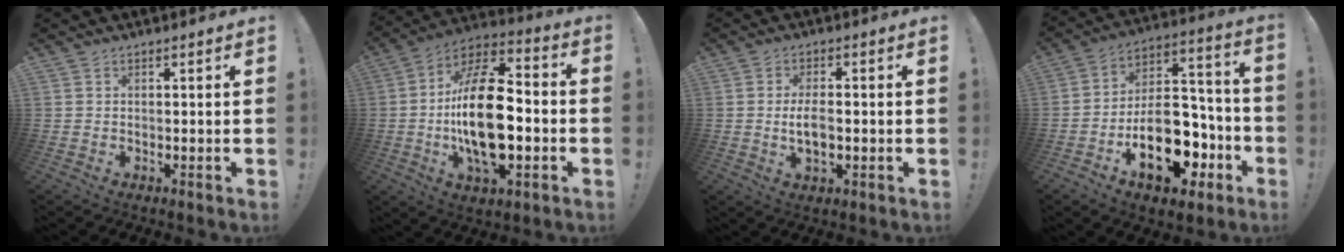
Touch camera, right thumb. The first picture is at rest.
{"total": 23.9, "force": [-3.2, 12.2, 20.3], "torque": [-0.370, 0.013, -0.053]}
{"total": 5.5, "force": [-0.7, 2.7, 4.8], "torque": [-0.082, -0.001, -0.016]}
{"total": 21.2, "force": [-9.5, 12.4, 14.4], "torque": [-0.204, 0.070, -0.140]}